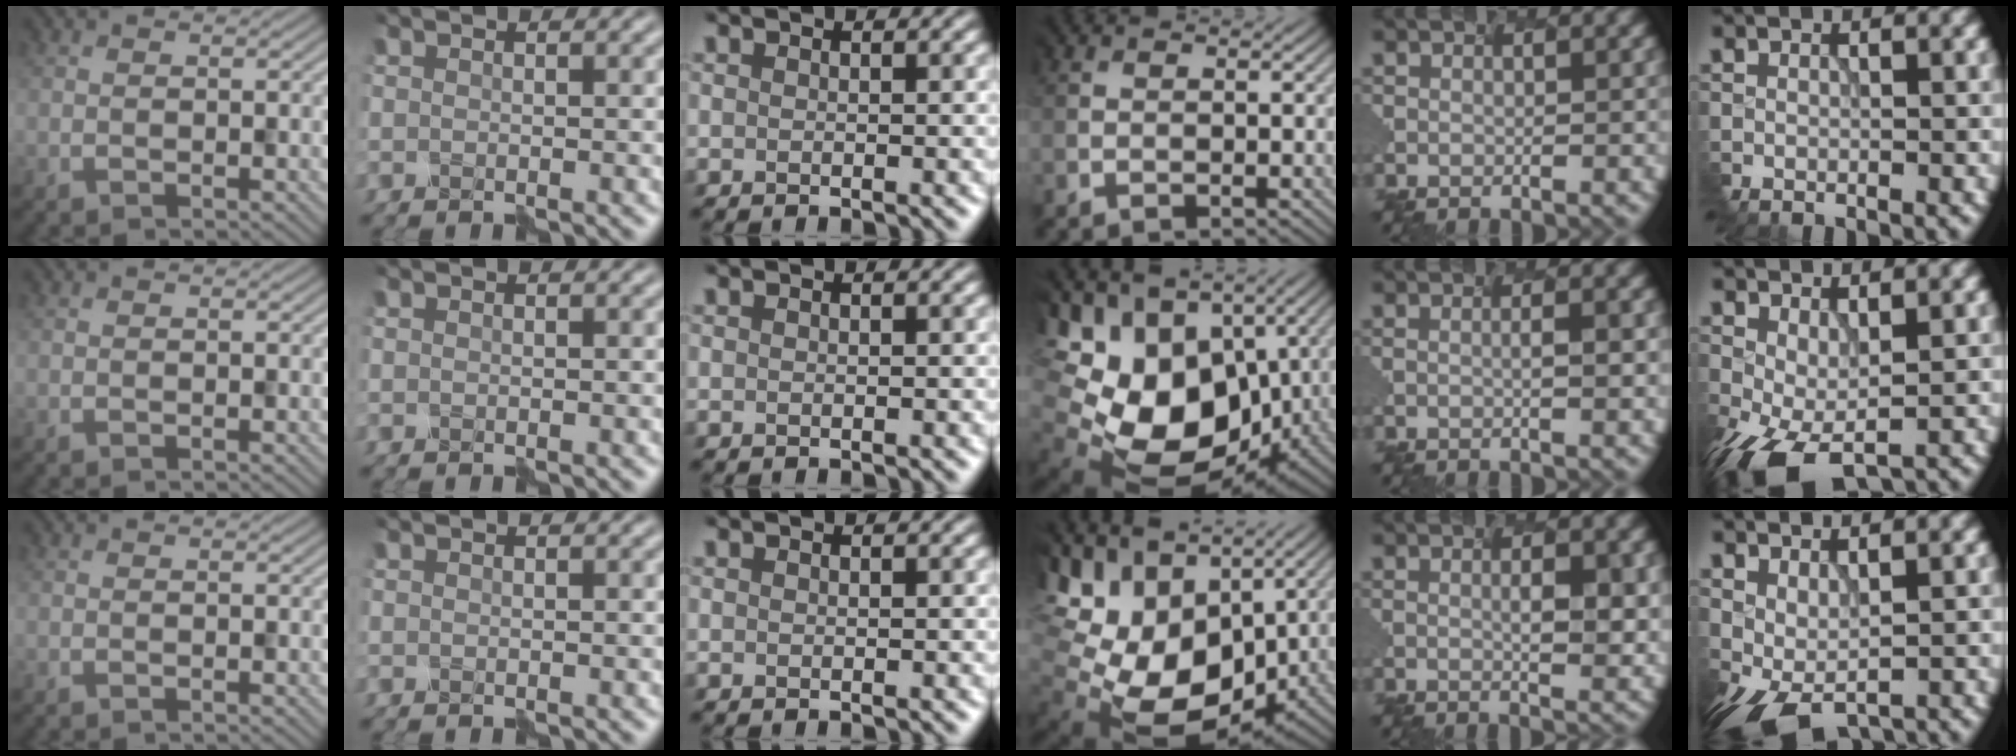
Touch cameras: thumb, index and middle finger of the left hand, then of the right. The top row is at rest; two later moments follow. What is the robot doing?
{"motion": "disassemble", "object": "velcro strap"}